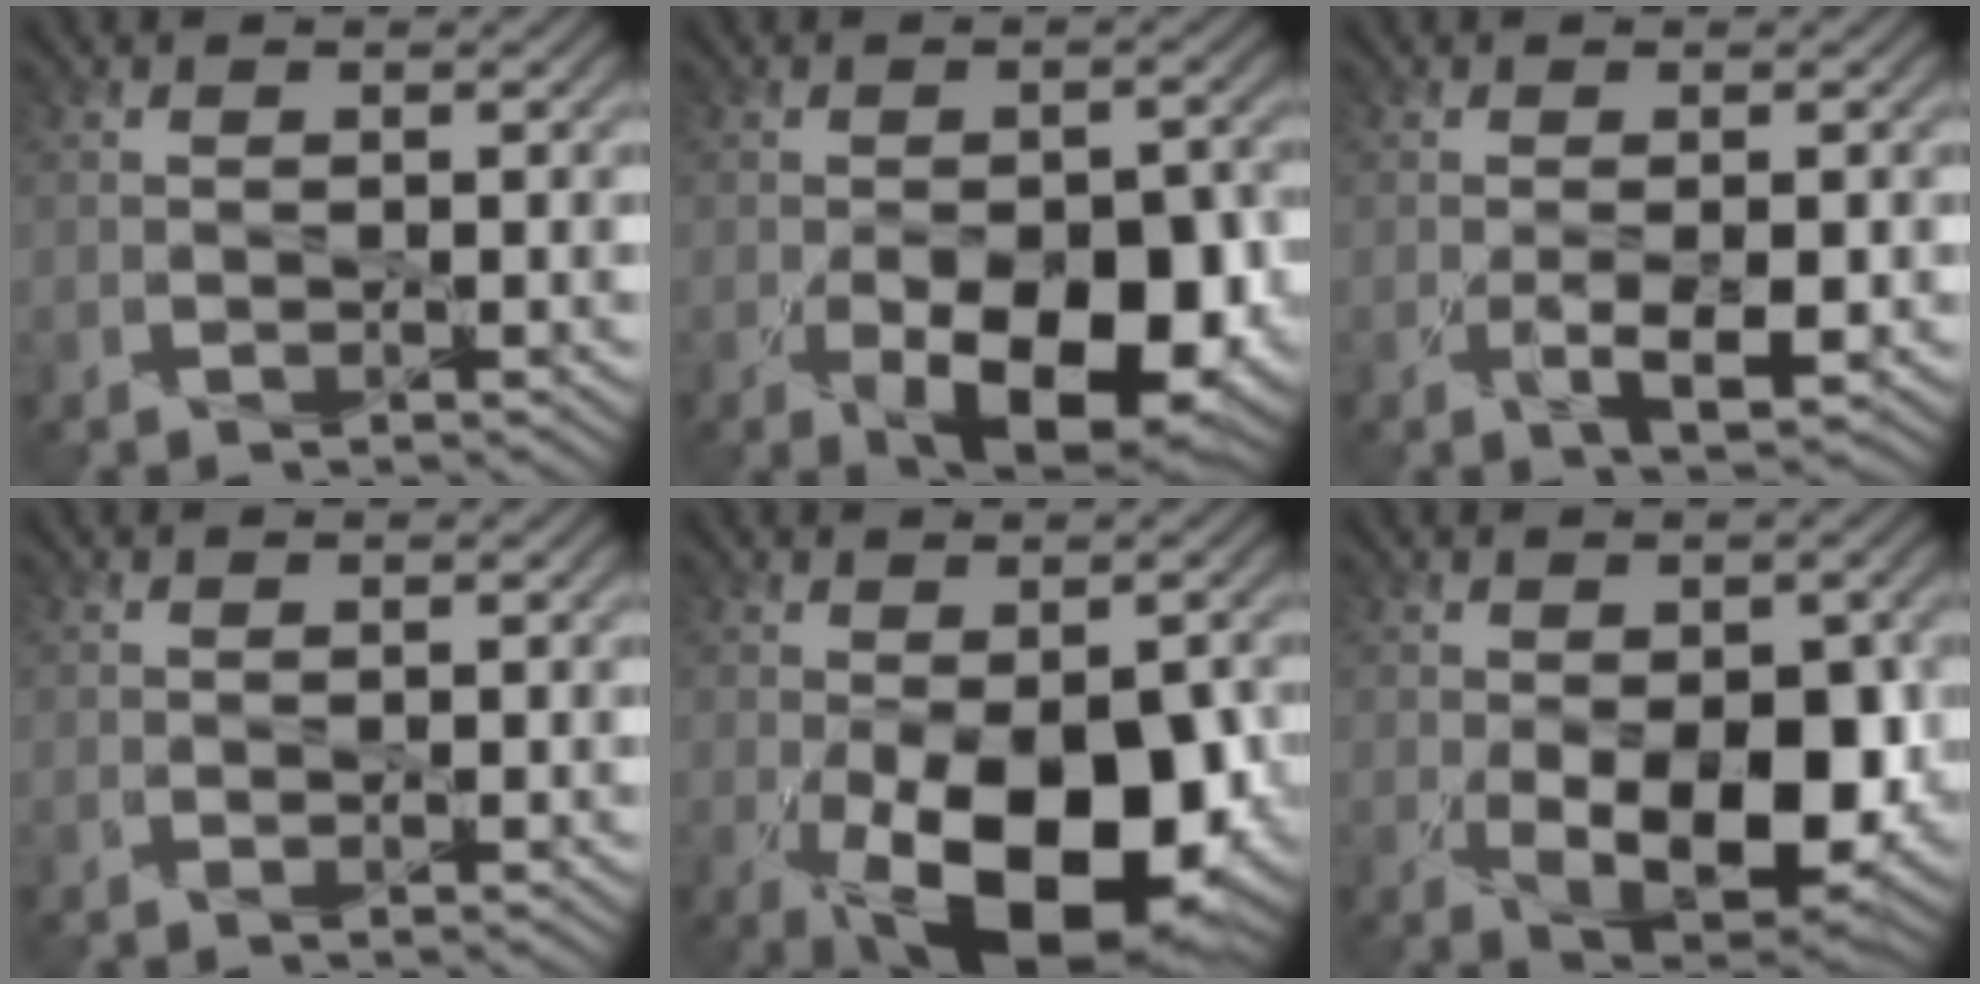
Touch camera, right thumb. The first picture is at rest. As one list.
[{"total": 11.5, "force": [-4.2, 5.9, 9.0], "torque": [-0.141, -0.028, -0.052]}, {"total": 2.7, "force": [-0.8, 0.8, 2.5], "torque": [-0.051, -0.008, -0.009]}, {"total": 0.0}, {"total": 15.0, "force": [-4.5, 7.9, 11.9], "torque": [-0.189, -0.057, -0.056]}, {"total": 10.4, "force": [-1.8, 5.8, 8.4], "torque": [-0.146, -0.036, -0.011]}]